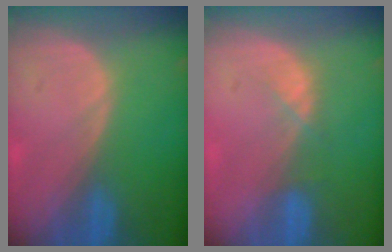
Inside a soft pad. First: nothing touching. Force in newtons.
{"total": 2.3, "press": 2.2, "slide": 0.7}